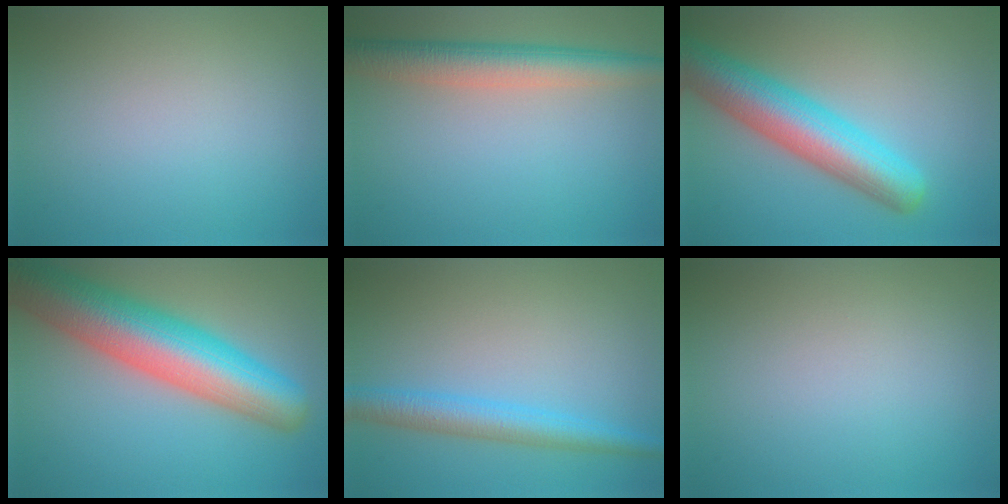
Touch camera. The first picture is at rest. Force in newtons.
{"total": 5.1, "press": 5.1, "slide": 0.3}
{"total": 7.8, "press": 7.8, "slide": 0.3}
{"total": 11.3, "press": 11.3, "slide": 0.5}
{"total": 3.9, "press": 3.9, "slide": 0.1}
{"total": 0.0}